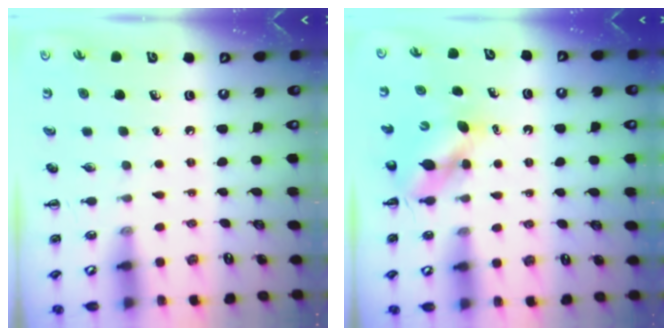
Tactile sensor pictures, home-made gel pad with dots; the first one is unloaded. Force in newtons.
{"total": 5.2, "press": 5.1, "slide": 0.7}